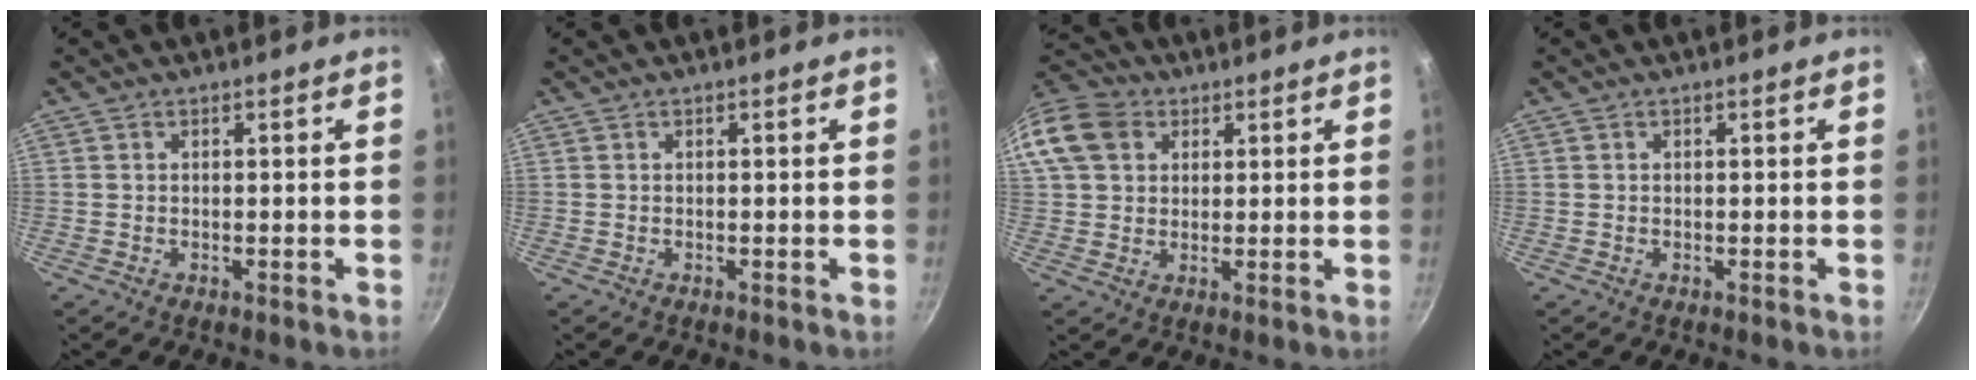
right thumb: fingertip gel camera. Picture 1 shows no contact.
{"total": 0.0}
{"total": 14.6, "force": [4.8, 11.6, 7.4], "torque": [-0.153, 0.025, 0.078]}
{"total": 0.0}